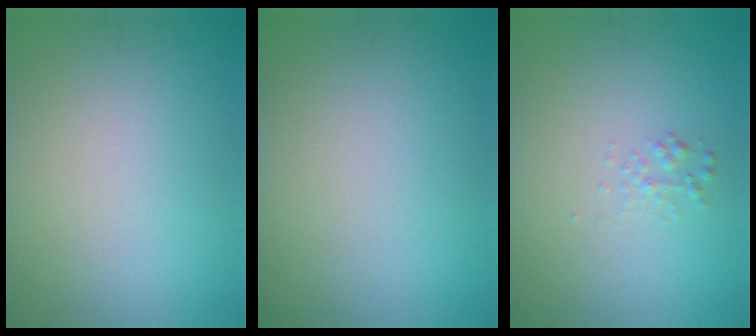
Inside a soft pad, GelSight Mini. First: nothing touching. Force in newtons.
{"total": 0.0}
{"total": 0.9, "press": 0.9, "slide": 0.1}